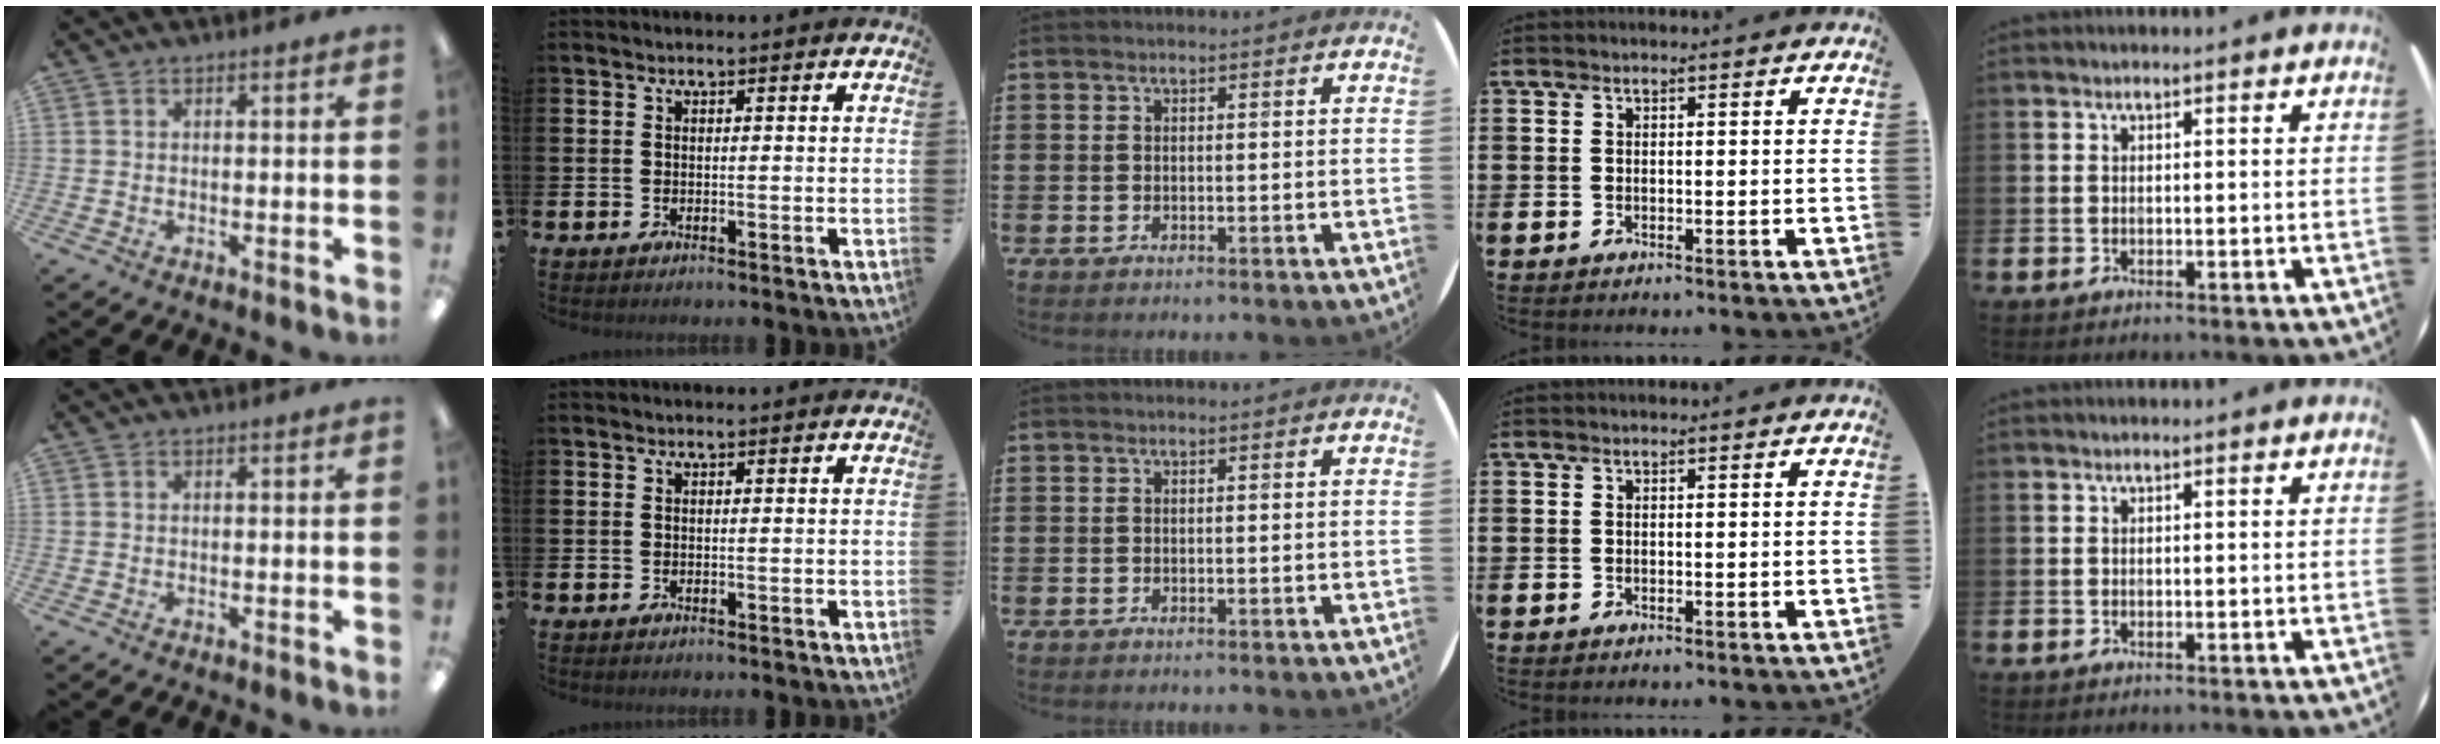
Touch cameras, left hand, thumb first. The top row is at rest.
{}